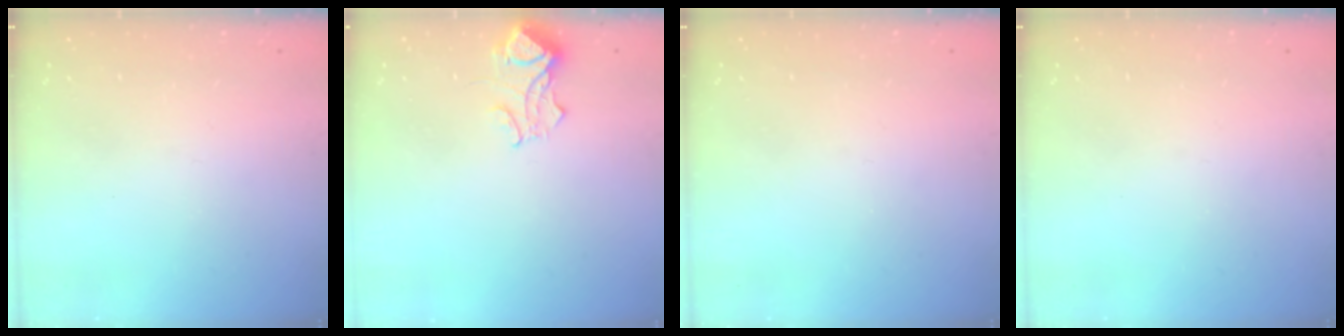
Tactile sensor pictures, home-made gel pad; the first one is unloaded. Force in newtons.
{"total": 5.3, "press": 5.2, "slide": 0.8}
{"total": 0.0}
{"total": 0.0}